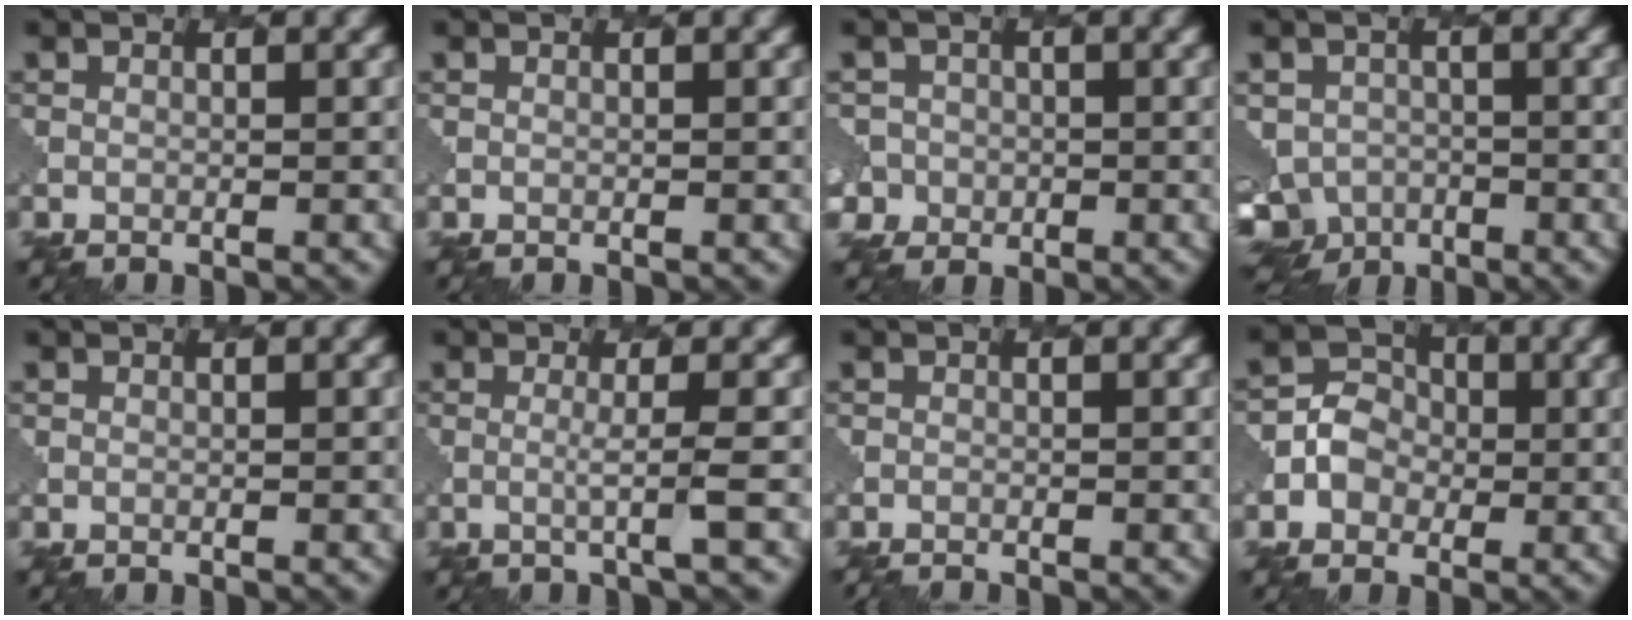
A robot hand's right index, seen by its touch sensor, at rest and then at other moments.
{"total": 0.0}
{"total": 4.1, "force": [-1.0, 3.9, 0.5], "torque": [0.000, 0.005, -0.030]}
{"total": 7.8, "force": [-4.3, 5.9, 2.7], "torque": [-0.053, -0.033, -0.046]}
{"total": 0.0}
{"total": 1.9, "force": [-0.2, 0.1, 1.9], "torque": [-0.029, -0.002, -0.014]}
{"total": 1.4, "force": [-1.4, 0.2, 0.2], "torque": [0.003, -0.001, -0.019]}
{"total": 2.9, "force": [-0.5, 2.8, 0.9], "torque": [-0.008, 0.005, -0.010]}